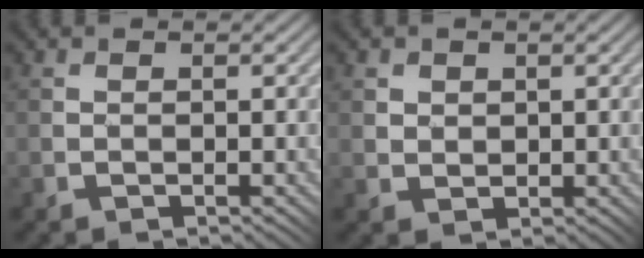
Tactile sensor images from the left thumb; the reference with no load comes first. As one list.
[{"total": 2.6, "force": [1.5, 2.1, 0.4], "torque": [-0.027, 0.002, 0.030]}]